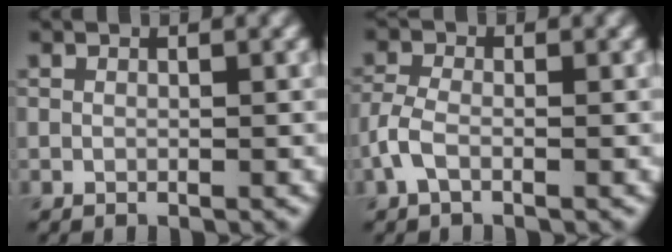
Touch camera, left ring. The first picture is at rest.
{"total": 2.3, "force": [-1.1, 1.1, 1.7], "torque": [-0.042, 0.003, -0.031]}